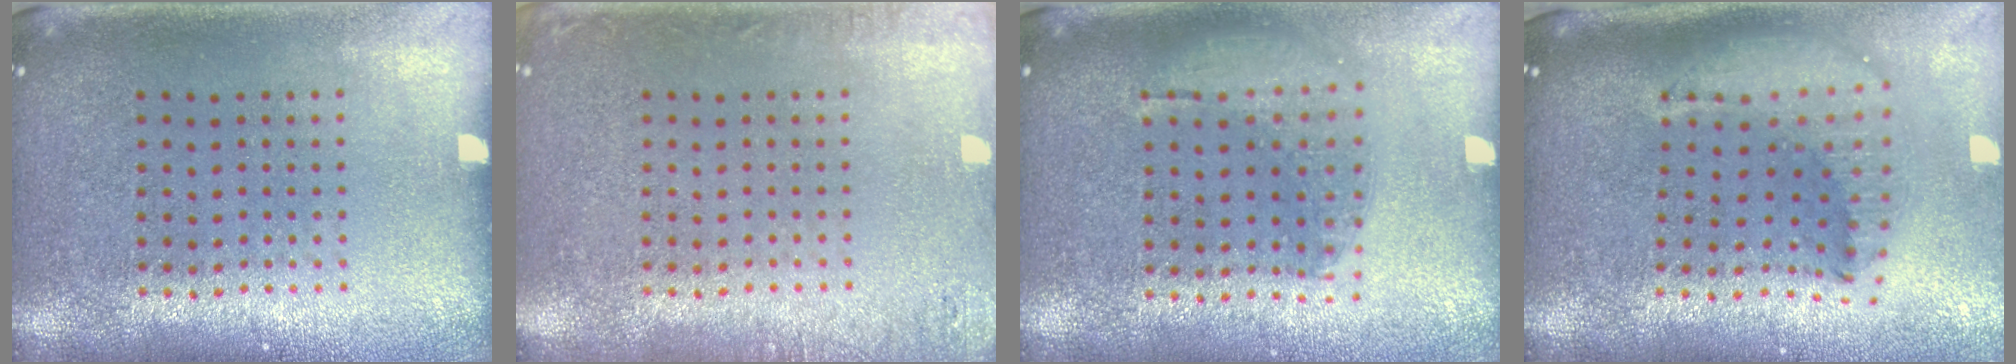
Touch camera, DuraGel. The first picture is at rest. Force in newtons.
{"total": 1.5, "press": 1.5, "slide": 0.2}
{"total": 1.3, "press": 1.1, "slide": 0.5}
{"total": 2.1, "press": 1.6, "slide": 1.3}